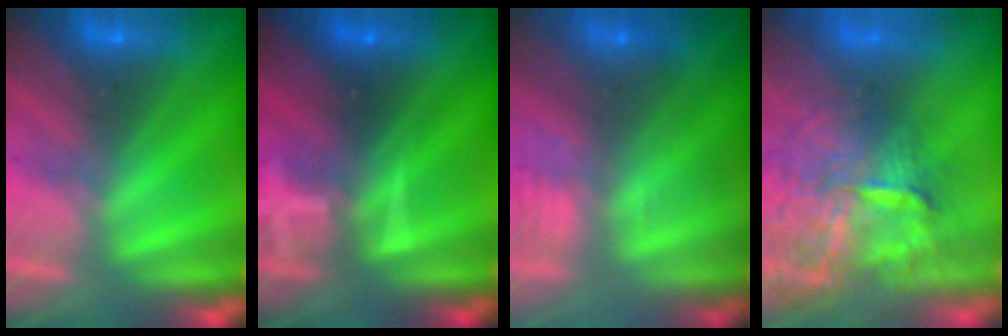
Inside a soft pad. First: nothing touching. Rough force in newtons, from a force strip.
{"total": 3.2}
{"total": 2.6}
{"total": 7.2}